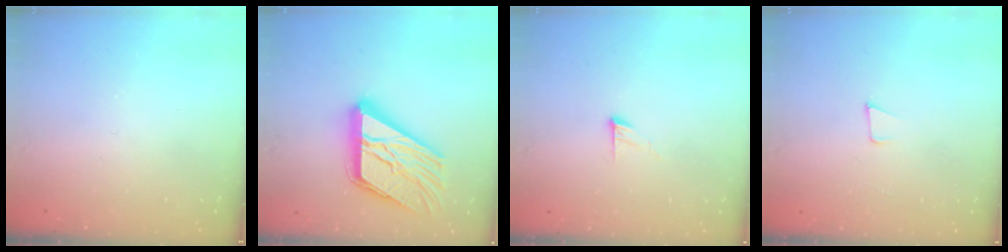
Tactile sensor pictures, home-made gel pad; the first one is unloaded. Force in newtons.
{"total": 22.9, "press": 22.8, "slide": 2.3}
{"total": 4.5, "press": 4.5, "slide": 0.4}
{"total": 3.6, "press": 2.4, "slide": 2.6}